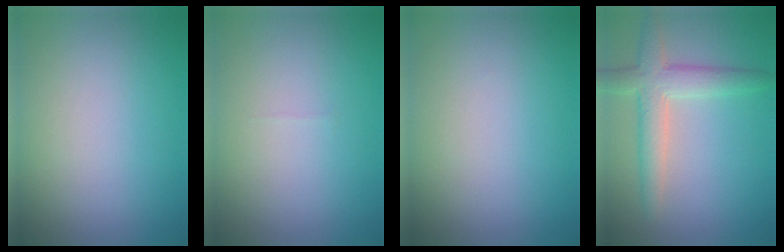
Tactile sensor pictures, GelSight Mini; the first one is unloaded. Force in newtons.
{"total": 0.0}
{"total": 0.0}
{"total": 4.4, "press": 4.4, "slide": 0.3}